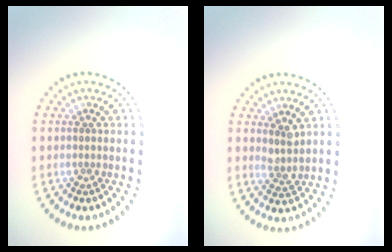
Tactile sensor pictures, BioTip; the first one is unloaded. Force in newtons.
{"total": 1.8, "press": 1.3, "slide": 1.3}